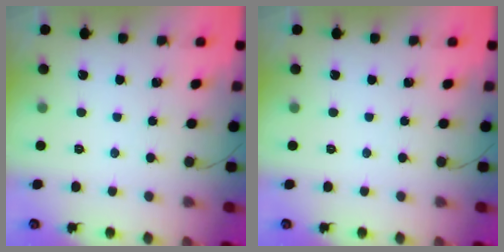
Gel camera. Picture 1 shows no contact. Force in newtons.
{"total": 0.0}